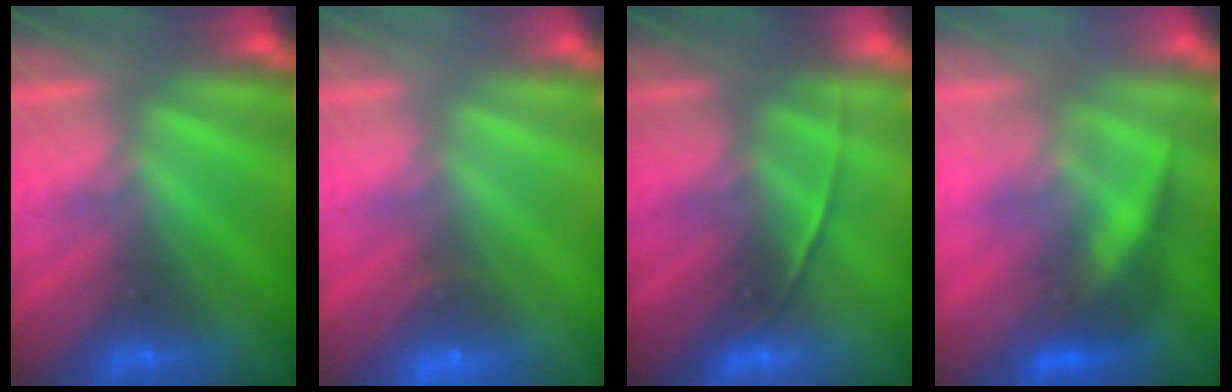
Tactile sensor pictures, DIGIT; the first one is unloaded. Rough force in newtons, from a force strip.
{"total": 2.4}
{"total": 1.8}
{"total": 2.9}